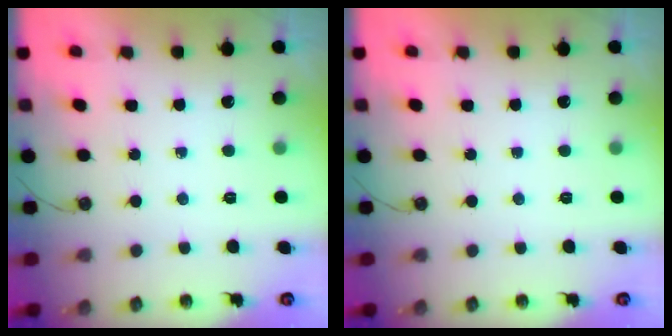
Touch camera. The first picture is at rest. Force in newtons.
{"total": 0.0}